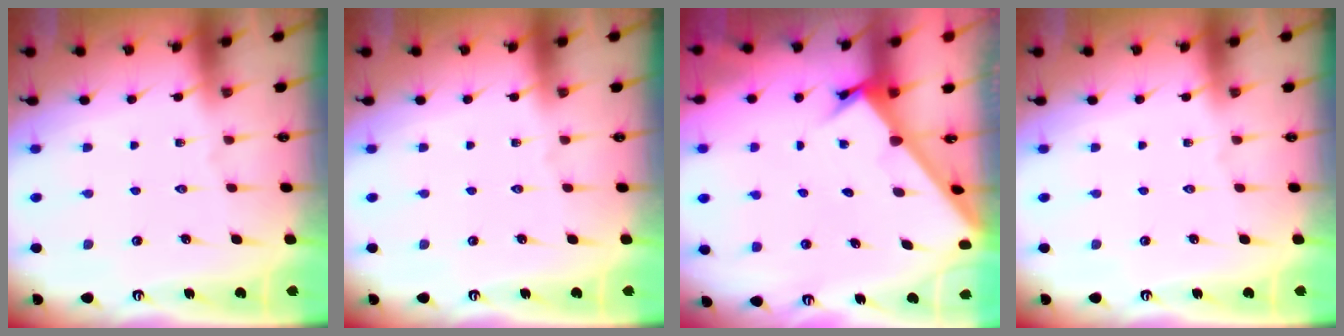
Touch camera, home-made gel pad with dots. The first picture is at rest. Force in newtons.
{"total": 0.0}
{"total": 2.3, "press": 2.3, "slide": 0.3}
{"total": 0.0}